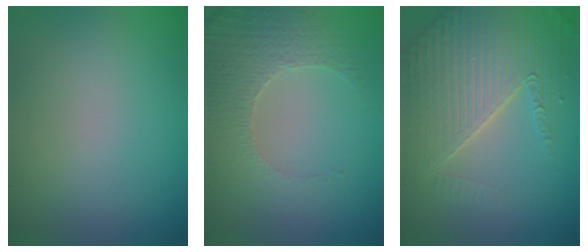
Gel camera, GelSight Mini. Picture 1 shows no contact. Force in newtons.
{"total": 3.8, "press": 3.3, "slide": 1.9}
{"total": 6.7, "press": 5.3, "slide": 4.1}